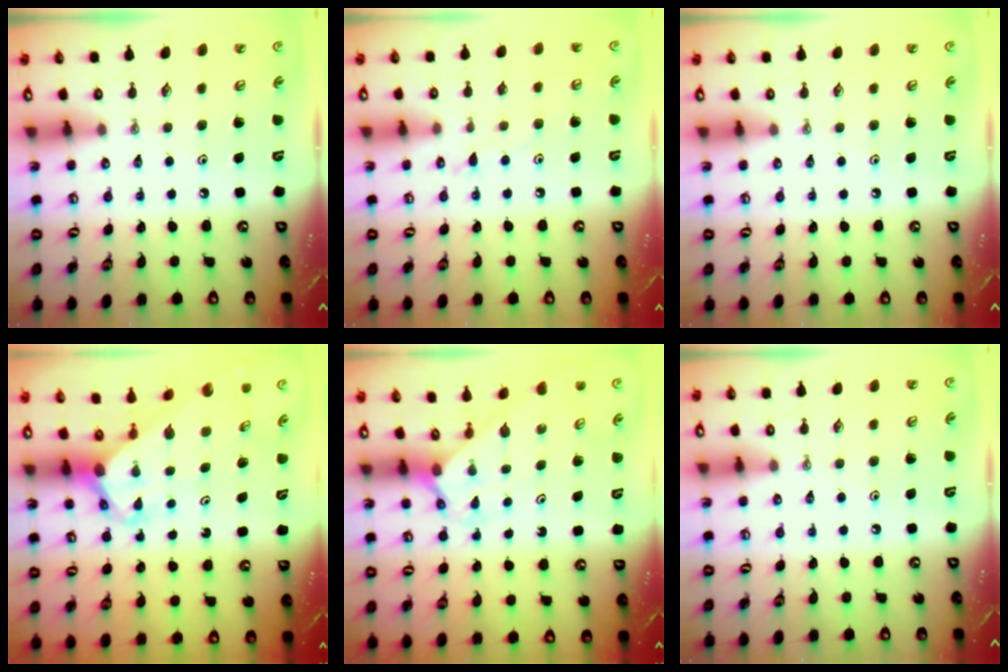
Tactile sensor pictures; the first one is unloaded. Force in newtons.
{"total": 5.5, "press": 5.5, "slide": 0.5}
{"total": 0.0}
{"total": 3.7, "press": 3.7, "slide": 0.1}
{"total": 2.1, "press": 2.1, "slide": 0.3}
{"total": 0.0}